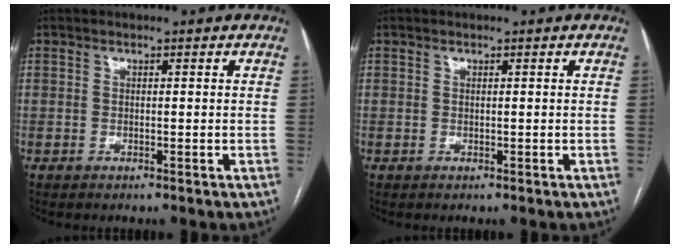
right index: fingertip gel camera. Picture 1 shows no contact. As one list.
[{"total": 0.0}]